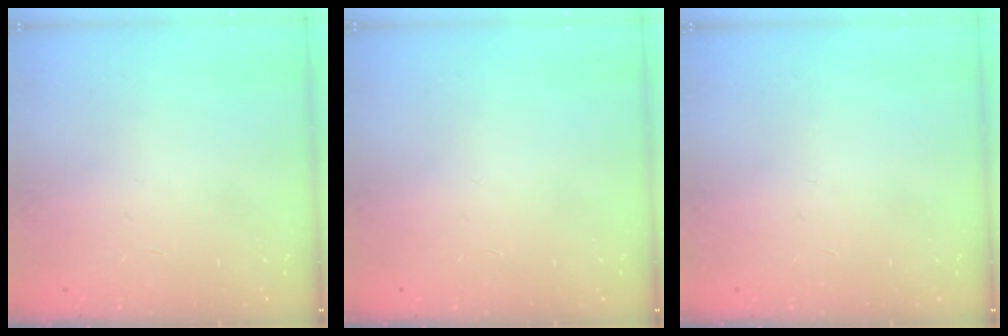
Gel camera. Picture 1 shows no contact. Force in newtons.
{"total": 0.0}
{"total": 0.0}